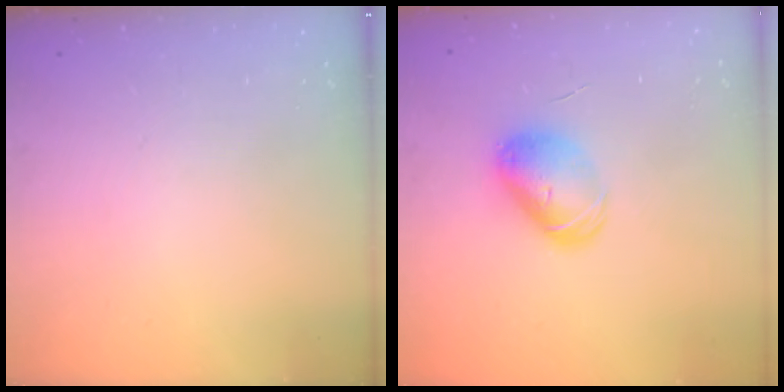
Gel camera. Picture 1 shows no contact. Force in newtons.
{"total": 7.8, "press": 7.8, "slide": 0.2}